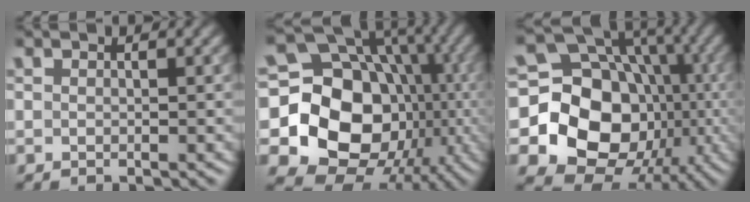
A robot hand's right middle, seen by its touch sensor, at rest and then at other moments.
{"total": 18.4, "force": [-2.3, 15.6, 9.5], "torque": [-0.141, -0.017, -0.052]}
{"total": 17.3, "force": [-2.8, 14.7, 8.7], "torque": [-0.128, -0.019, -0.059]}